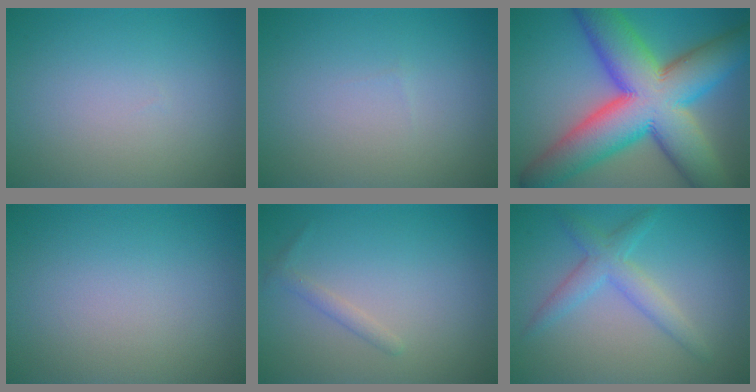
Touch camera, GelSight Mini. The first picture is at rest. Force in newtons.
{"total": 0.0}
{"total": 16.3, "press": 16.3, "slide": 0.4}
{"total": 0.0}
{"total": 1.1, "press": 1.1, "slide": 0.1}
{"total": 3.0, "press": 3.0, "slide": 0.1}